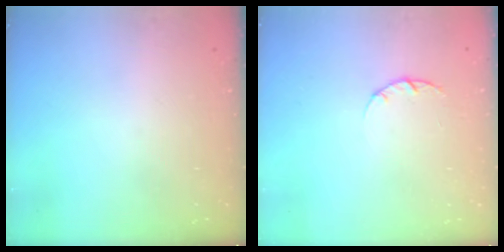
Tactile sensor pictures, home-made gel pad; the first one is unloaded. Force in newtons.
{"total": 3.1, "press": 3.0, "slide": 0.4}